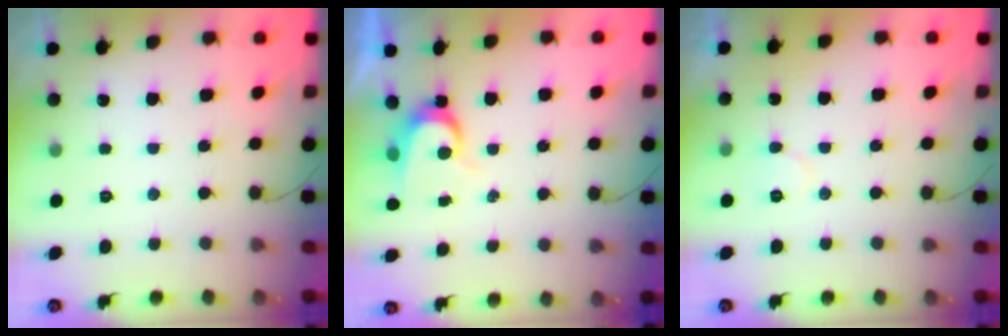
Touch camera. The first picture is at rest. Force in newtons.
{"total": 5.5, "press": 5.5, "slide": 0.3}
{"total": 5.6, "press": 5.6, "slide": 0.5}